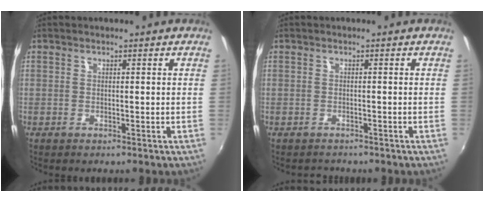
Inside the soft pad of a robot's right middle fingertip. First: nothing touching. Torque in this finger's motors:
{"motor_torque": [-0.68, 0.03, -0.13, -0.09]}